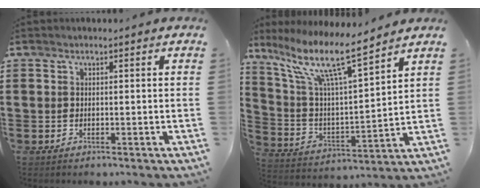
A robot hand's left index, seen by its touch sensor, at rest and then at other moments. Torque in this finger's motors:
{"motor_torque": [2.14, 0.00, 0.74, 0.21]}